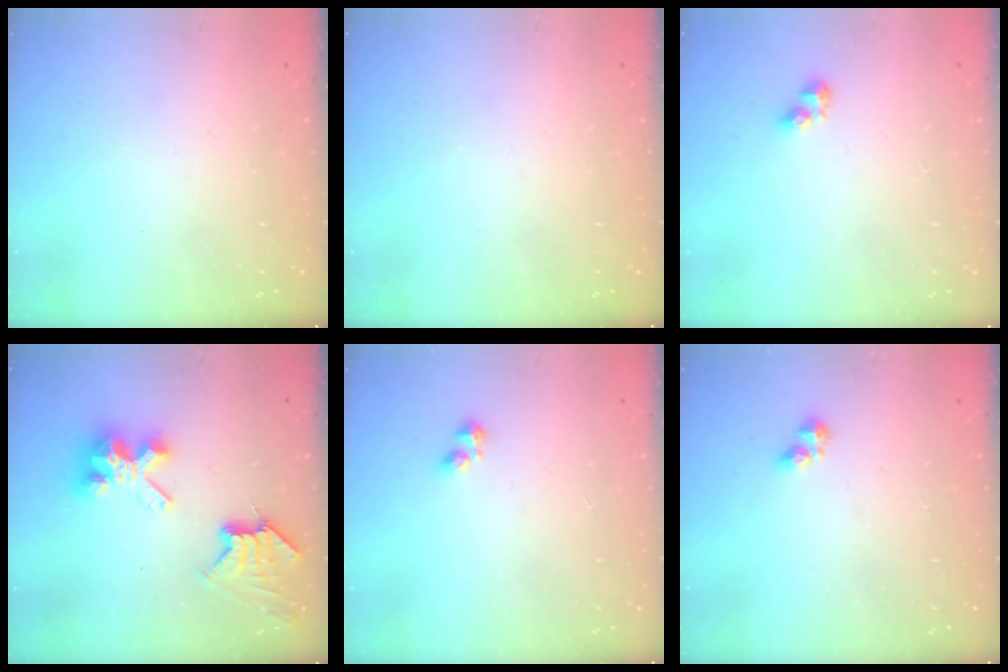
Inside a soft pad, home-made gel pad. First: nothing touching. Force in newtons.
{"total": 0.0}
{"total": 4.8, "press": 4.7, "slide": 0.4}
{"total": 10.3, "press": 10.2, "slide": 1.1}
{"total": 2.2, "press": 2.1, "slide": 0.6}
{"total": 3.2, "press": 3.2, "slide": 0.5}